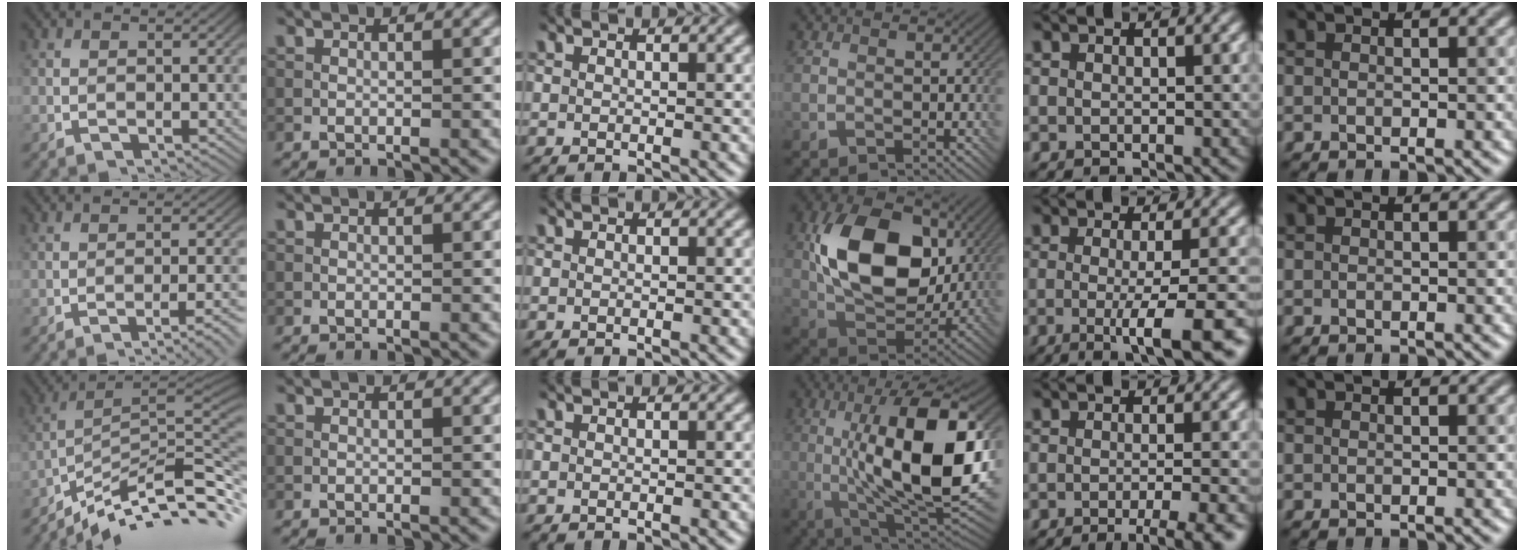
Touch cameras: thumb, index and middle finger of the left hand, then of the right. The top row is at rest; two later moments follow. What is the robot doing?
{"motion": "screw", "object": "bottle cap"}